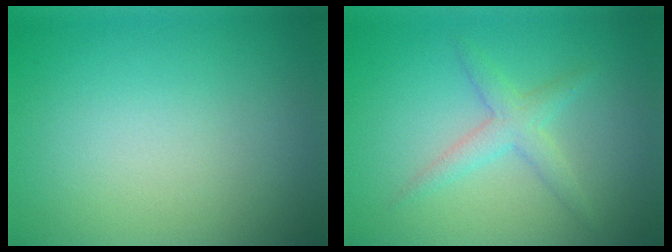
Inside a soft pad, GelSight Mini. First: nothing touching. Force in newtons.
{"total": 2.3, "press": 2.3, "slide": 0.1}